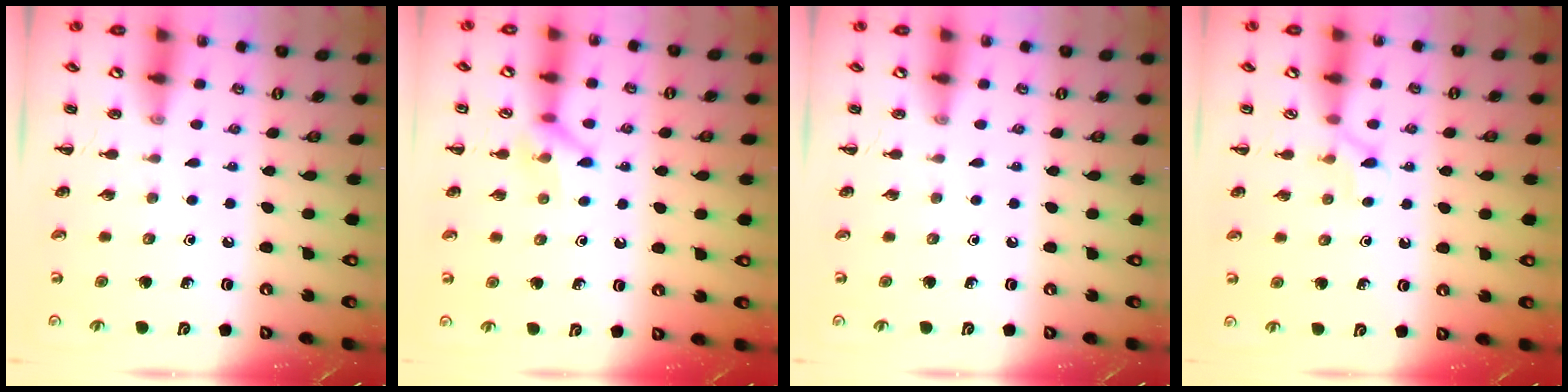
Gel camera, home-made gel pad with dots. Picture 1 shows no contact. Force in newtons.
{"total": 8.4, "press": 8.3, "slide": 0.5}
{"total": 0.0}
{"total": 3.6, "press": 3.4, "slide": 1.1}